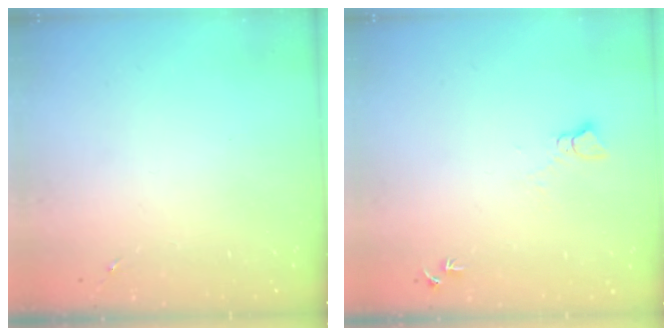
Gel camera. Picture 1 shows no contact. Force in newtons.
{"total": 5.2, "press": 5.2, "slide": 0.6}